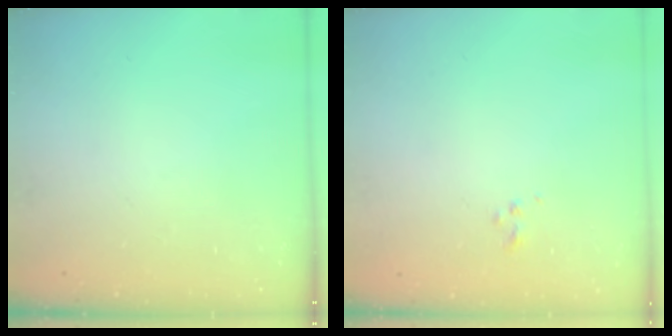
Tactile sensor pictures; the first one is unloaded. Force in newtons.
{"total": 1.4, "press": 1.3, "slide": 0.6}